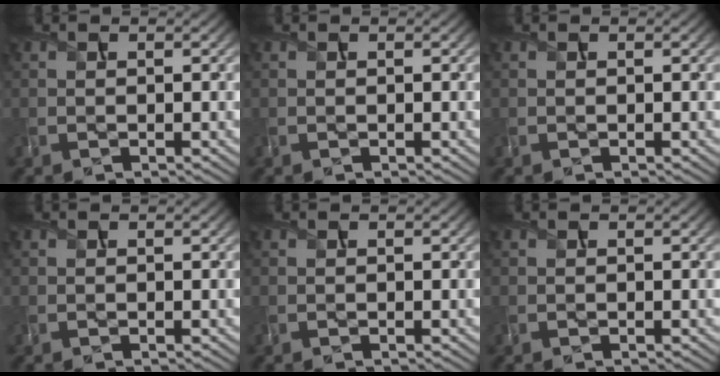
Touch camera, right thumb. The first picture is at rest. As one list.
[{"total": 0.0}, {"total": 0.0}, {"total": 0.0}, {"total": 0.0}, {"total": 0.0}]